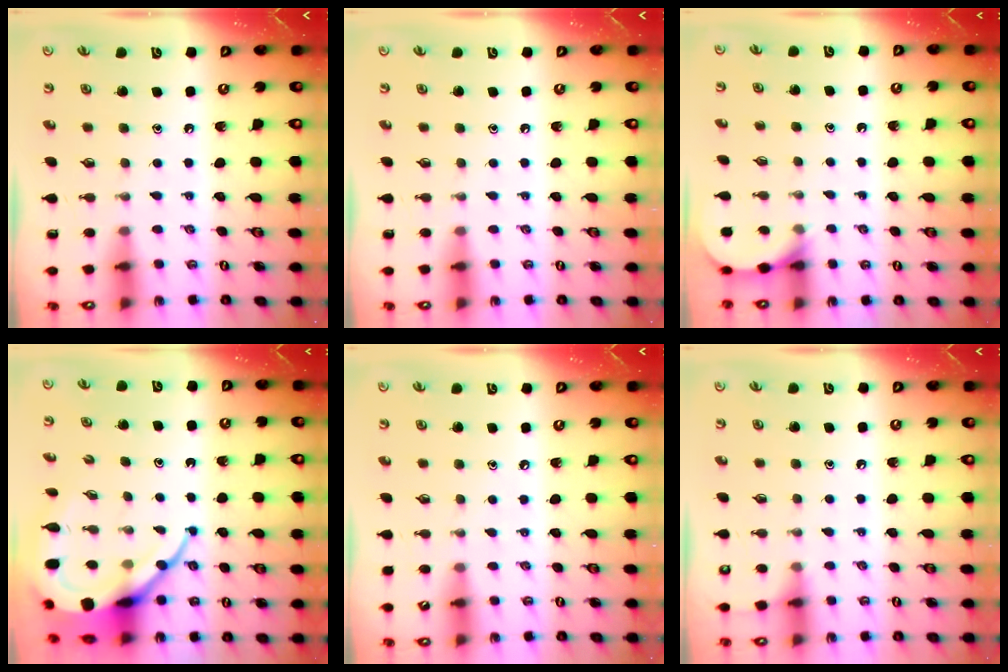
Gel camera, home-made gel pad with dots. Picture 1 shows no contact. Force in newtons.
{"total": 0.0}
{"total": 4.5, "press": 4.4, "slide": 0.3}
{"total": 12.9, "press": 12.8, "slide": 1.1}
{"total": 2.3, "press": 2.3, "slide": 0.4}
{"total": 4.5, "press": 4.4, "slide": 0.6}